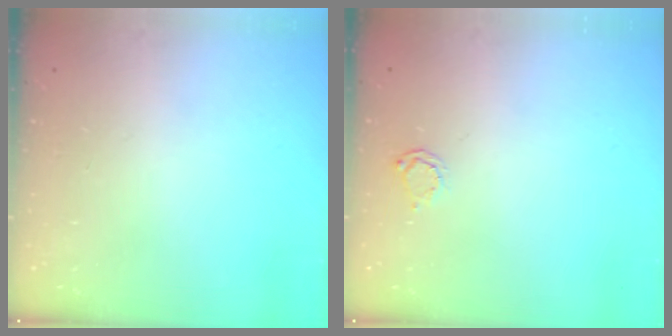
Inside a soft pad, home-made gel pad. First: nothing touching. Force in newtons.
{"total": 2.7, "press": 2.7, "slide": 0.4}